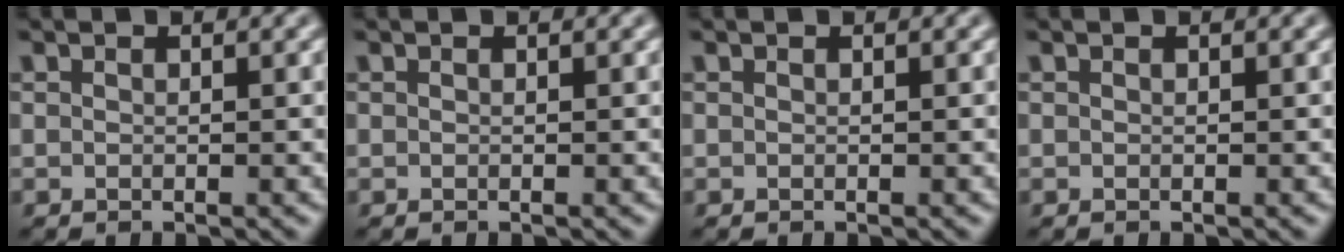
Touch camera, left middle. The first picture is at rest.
{"total": 0.0}
{"total": 0.0}
{"total": 0.0}